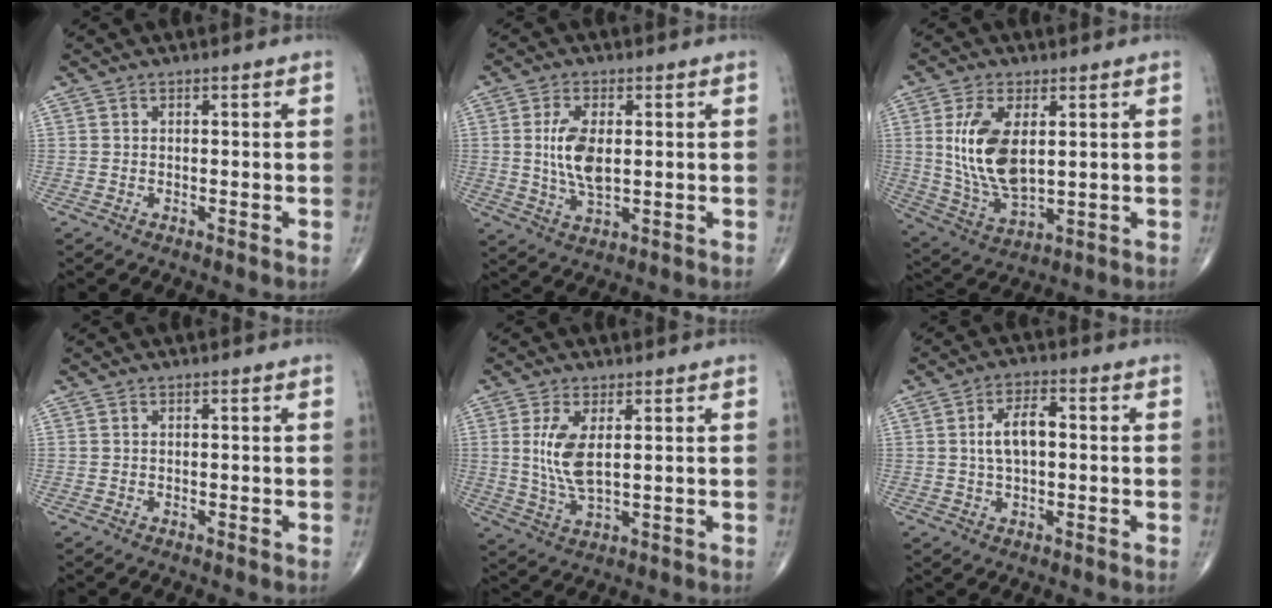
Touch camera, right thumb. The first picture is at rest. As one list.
[{"total": 8.1, "force": [0.8, 3.8, 7.1], "torque": [-0.139, -0.010, 0.018]}, {"total": 13.4, "force": [2.5, 6.7, 11.3], "torque": [-0.219, -0.018, 0.060]}, {"total": 0.0}, {"total": 7.4, "force": [1.5, 2.8, 6.7], "torque": [-0.146, -0.015, 0.037]}, {"total": 6.5, "force": [0.5, 3.2, 5.6], "torque": [-0.104, 0.014, 0.003]}]